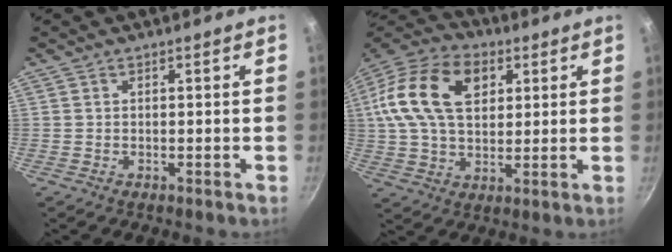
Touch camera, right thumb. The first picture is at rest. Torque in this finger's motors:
{"motor_torque": [-0.92, 1.82, 0.76, -0.45, 0.43]}